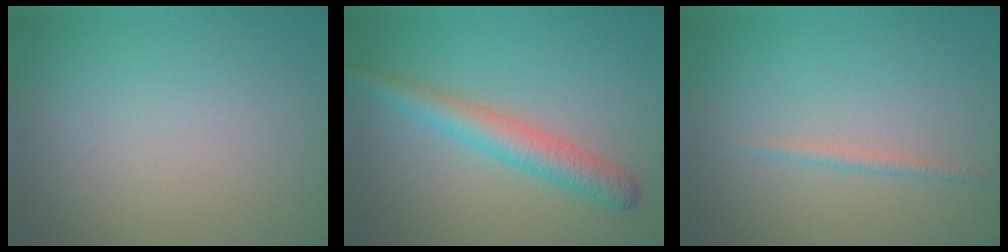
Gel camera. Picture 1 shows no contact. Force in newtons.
{"total": 3.6, "press": 3.6, "slide": 0.2}
{"total": 0.8, "press": 0.8, "slide": 0.0}